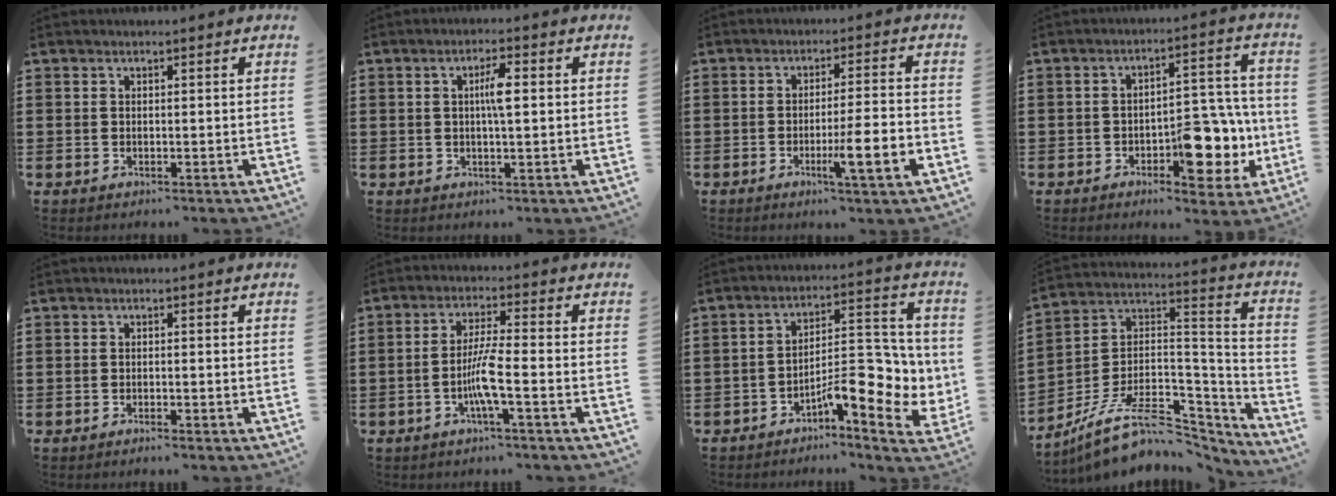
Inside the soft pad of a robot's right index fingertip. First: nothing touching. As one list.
[{"total": 3.8, "force": [0.4, 0.8, 3.7], "torque": [-0.071, 0.002, 0.004]}, {"total": 6.8, "force": [-2.7, 0.2, 6.2], "torque": [-0.097, -0.004, -0.043]}, {"total": 9.8, "force": [-3.5, 4.7, 7.8], "torque": [-0.090, 0.004, -0.057]}, {"total": 0.8, "force": [-0.8, -0.1, 0.2], "torque": [-0.006, -0.002, -0.016]}, {"total": 5.8, "force": [-2.1, 0.2, 5.5], "torque": [-0.115, -0.011, -0.044]}, {"total": 10.0, "force": [-3.9, 3.8, 8.4], "torque": [-0.111, -0.008, -0.072]}, {"total": 11.5, "force": [-7.2, 5.7, 7.0], "torque": [-0.143, 0.012, -0.130]}]